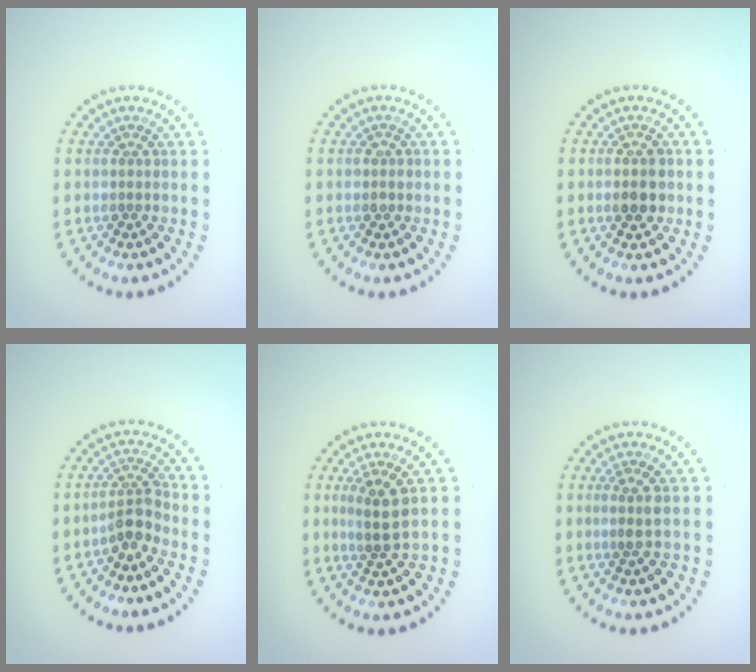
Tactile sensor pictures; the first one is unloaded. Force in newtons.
{"total": 0.9, "press": 0.9, "slide": 0.3}
{"total": 2.2, "press": 2.2, "slide": 0.2}
{"total": 2.4, "press": 1.8, "slide": 1.6}
{"total": 2.3, "press": 1.9, "slide": 1.3}
{"total": 1.6, "press": 1.2, "slide": 1.1}